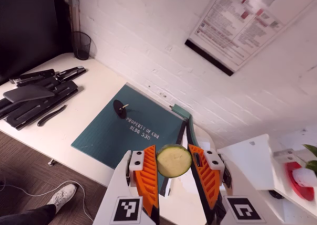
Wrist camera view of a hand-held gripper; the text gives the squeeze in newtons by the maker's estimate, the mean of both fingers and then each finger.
{"total": 8.7, "left": 8.8, "right": 8.7}